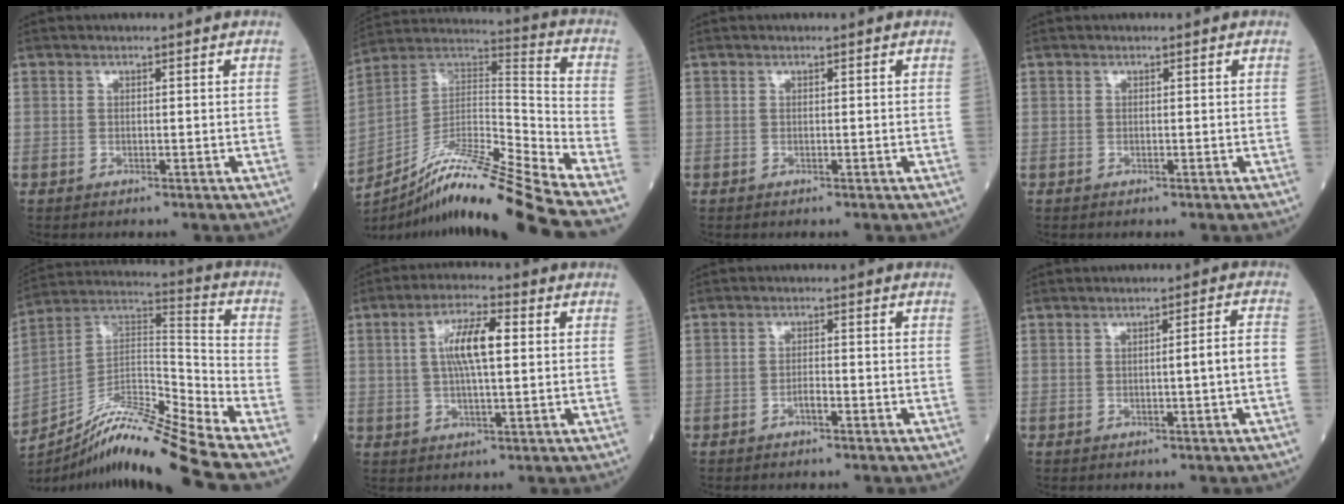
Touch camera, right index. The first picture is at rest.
{"total": 21.4, "force": [-17.5, -2.2, 12.1], "torque": [-0.227, -0.003, -0.318]}
{"total": 0.0}
{"total": 0.0}
{"total": 18.5, "force": [-15.7, -2.1, 9.6], "torque": [-0.189, 0.012, -0.288]}
{"total": 7.8, "force": [1.4, 1.6, 7.5], "torque": [-0.141, 0.014, 0.026]}
{"total": 1.5, "force": [-1.0, 0.3, 1.2], "torque": [-0.018, 0.003, -0.018]}
{"total": 3.5, "force": [-0.6, -0.4, 3.4], "torque": [-0.052, 0.007, -0.007]}